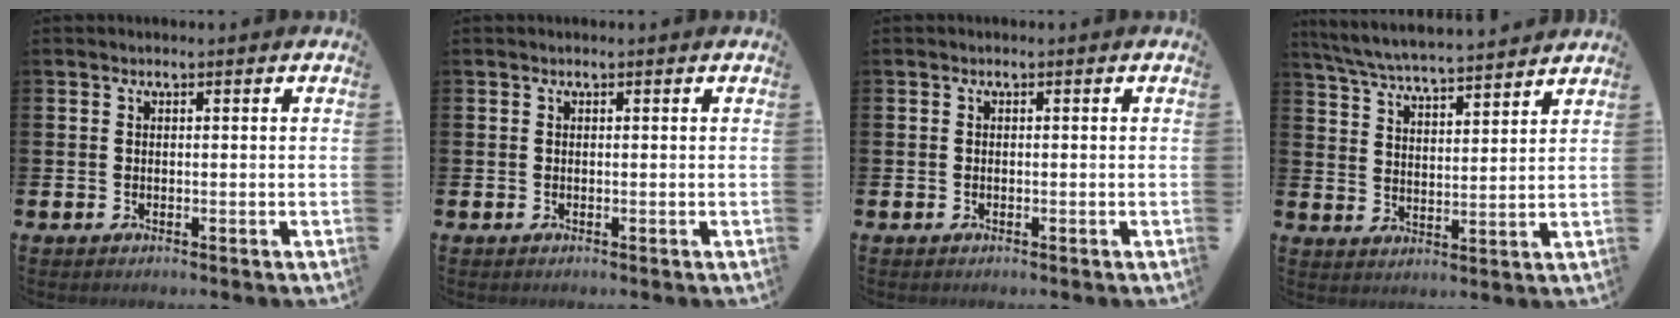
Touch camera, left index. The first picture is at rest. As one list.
[{"total": 0.0}, {"total": 0.0}, {"total": 6.2, "force": [6.0, 0.1, 1.5], "torque": [-0.056, -0.042, 0.105]}]